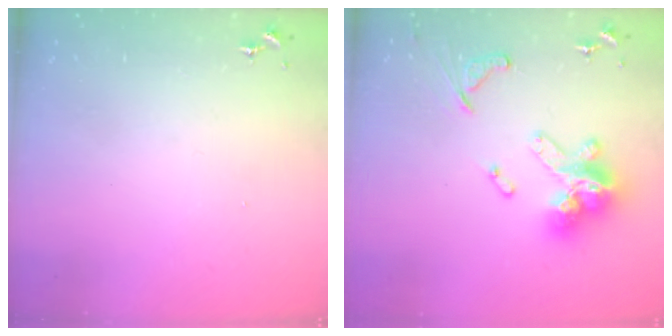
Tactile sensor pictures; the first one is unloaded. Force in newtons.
{"total": 19.2, "press": 19.1, "slide": 1.8}